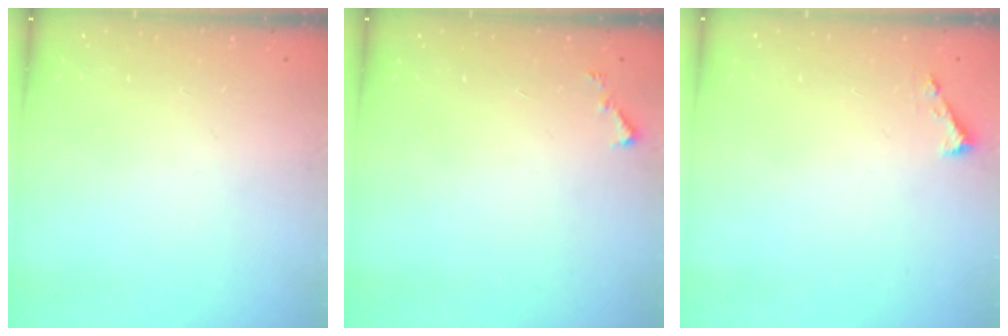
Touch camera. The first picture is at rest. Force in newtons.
{"total": 3.3, "press": 3.3, "slide": 0.3}
{"total": 1.6, "press": 1.6, "slide": 0.1}